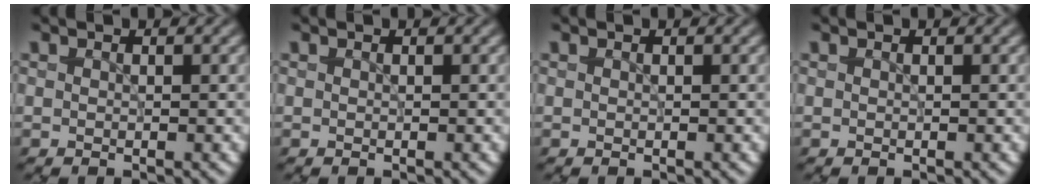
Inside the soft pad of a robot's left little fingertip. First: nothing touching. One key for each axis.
{"total": 0.0}
{"total": 0.0}
{"total": 0.0}